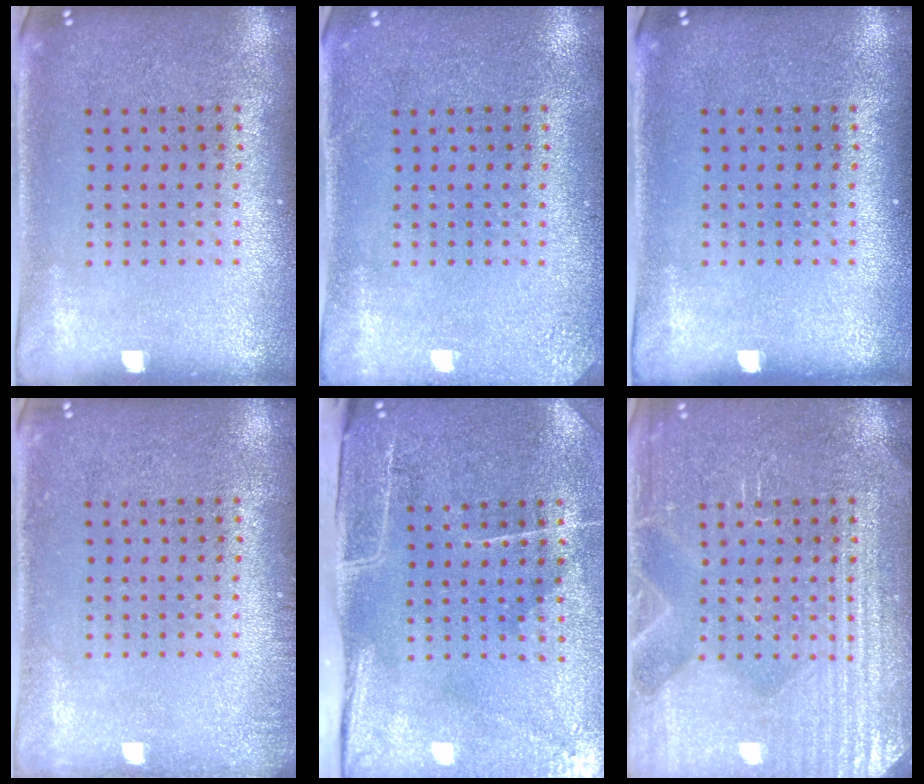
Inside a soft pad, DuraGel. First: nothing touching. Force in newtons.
{"total": 1.9, "press": 1.9, "slide": 0.2}
{"total": 0.0}
{"total": 1.1, "press": 1.0, "slide": 0.2}
{"total": 4.7, "press": 3.8, "slide": 2.8}
{"total": 5.1, "press": 5.1, "slide": 0.7}